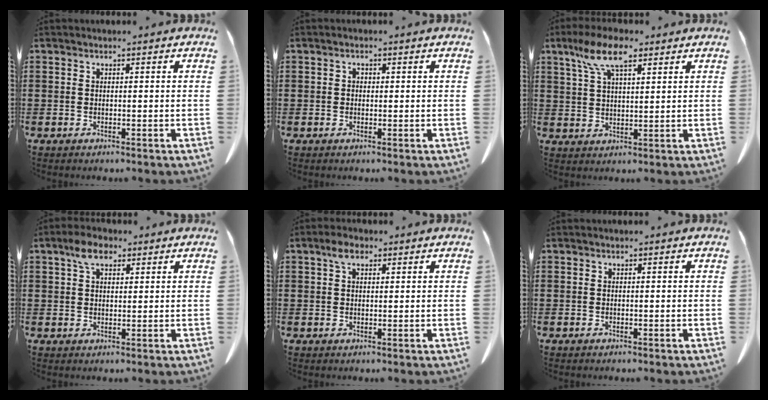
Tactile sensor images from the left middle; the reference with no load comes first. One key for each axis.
{"total": 0.8, "fx": 0.0, "fy": 0.6, "fz": 0.4, "tx": -0.010, "ty": 0.004, "tz": -0.001}
{"total": 8.0, "fx": 4.9, "fy": 2.7, "fz": 5.7, "tx": -0.125, "ty": 0.007, "tz": 0.088}
{"total": 4.6, "fx": 2.8, "fy": 2.2, "fz": 2.9, "tx": -0.057, "ty": 0.007, "tz": 0.048}
{"total": 3.1, "fx": 1.7, "fy": 1.6, "fz": 2.1, "tx": -0.047, "ty": 0.009, "tz": 0.029}
{"total": 0.0}